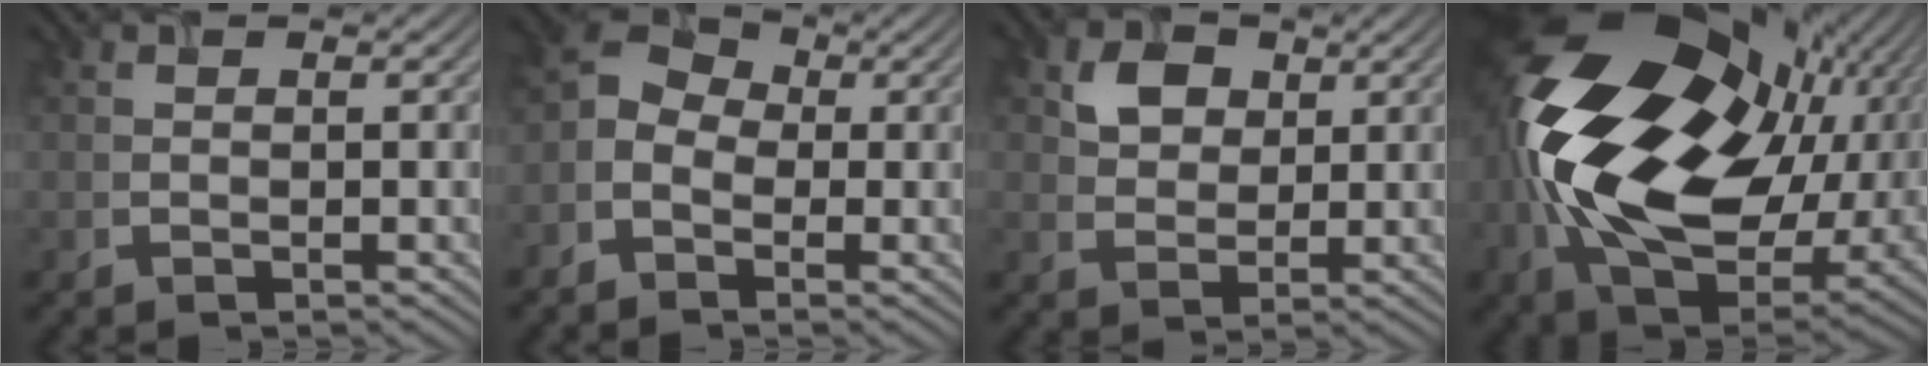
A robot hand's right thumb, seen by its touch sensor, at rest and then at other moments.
{"total": 4.7, "force": [-1.6, 3.7, 2.3], "torque": [-0.053, 0.003, -0.046]}
{"total": 4.2, "force": [1.7, 3.3, 2.0], "torque": [-0.044, -0.002, 0.029]}
{"total": 22.0, "force": [2.2, 14.4, 16.5], "torque": [-0.395, -0.041, 0.066]}